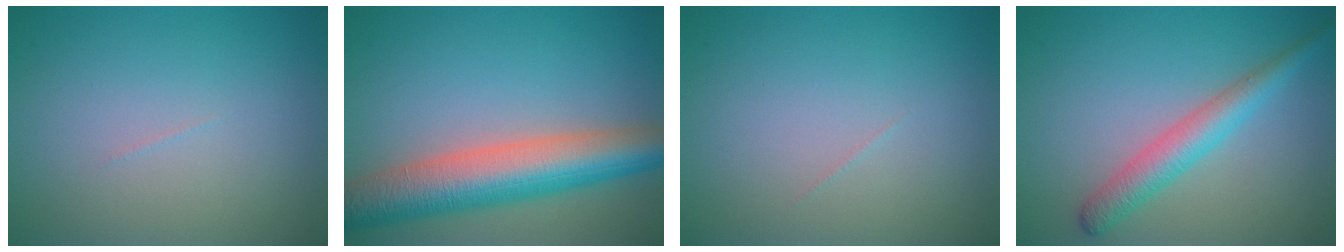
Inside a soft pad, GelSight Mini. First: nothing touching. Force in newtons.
{"total": 8.7, "press": 8.7, "slide": 0.5}
{"total": 0.0}
{"total": 3.6, "press": 3.6, "slide": 0.1}